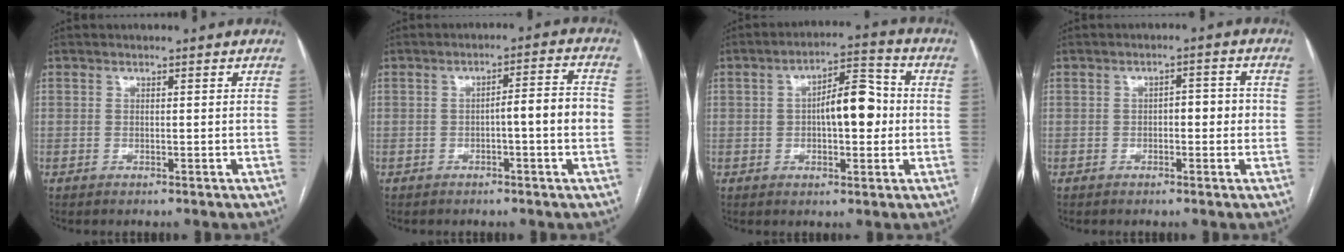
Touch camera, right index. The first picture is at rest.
{"total": 7.3, "force": [-1.5, -0.2, 7.2], "torque": [-0.102, 0.020, -0.020]}
{"total": 9.3, "force": [0.1, 3.3, 8.7], "torque": [-0.135, 0.026, 0.003]}
{"total": 3.6, "force": [-0.3, 1.5, 3.2], "torque": [-0.043, 0.018, -0.005]}